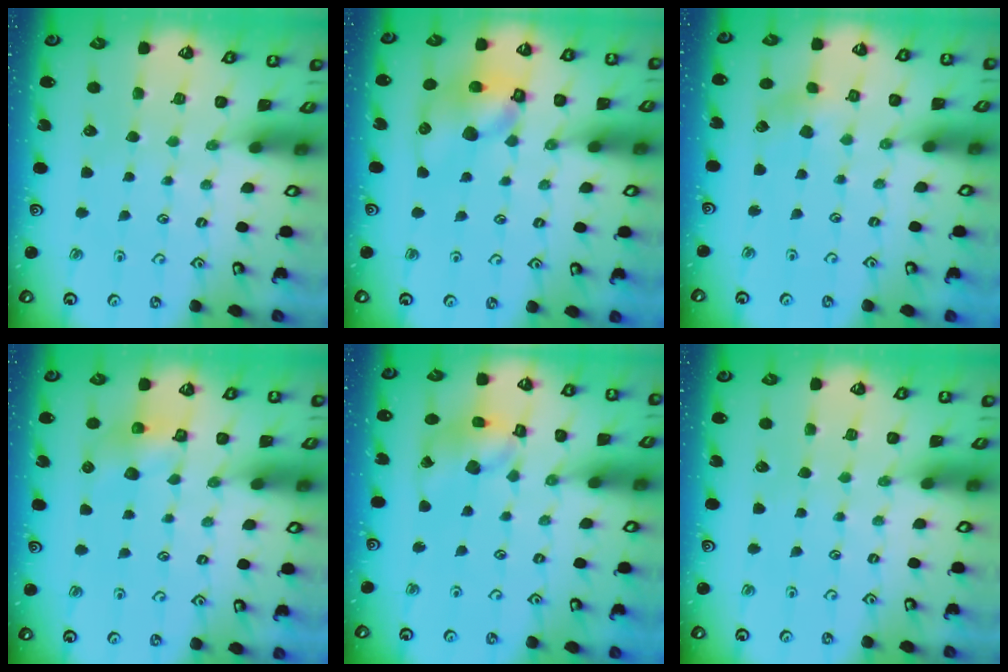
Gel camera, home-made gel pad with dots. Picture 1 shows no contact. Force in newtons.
{"total": 10.9, "press": 10.7, "slide": 1.5}
{"total": 3.0, "press": 3.0, "slide": 0.4}
{"total": 6.8, "press": 6.8, "slide": 0.2}
{"total": 11.4, "press": 11.3, "slide": 1.7}
{"total": 0.0}